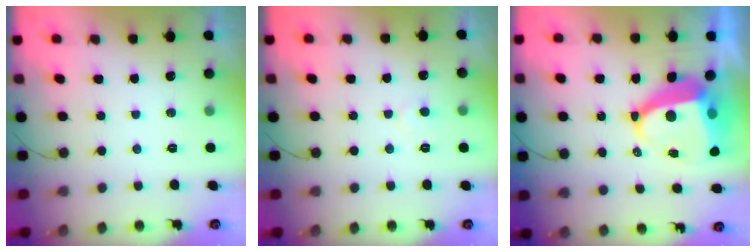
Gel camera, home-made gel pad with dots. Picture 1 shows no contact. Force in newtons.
{"total": 4.1, "press": 4.1, "slide": 0.4}
{"total": 11.2, "press": 11.1, "slide": 1.2}